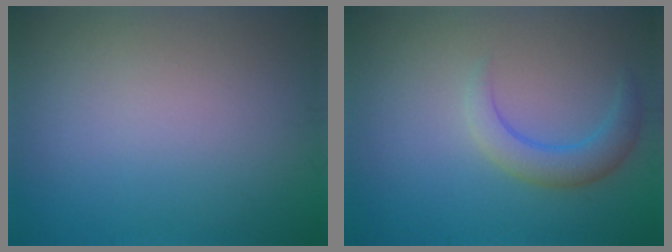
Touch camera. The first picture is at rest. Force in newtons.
{"total": 2.9, "press": 2.9, "slide": 0.2}